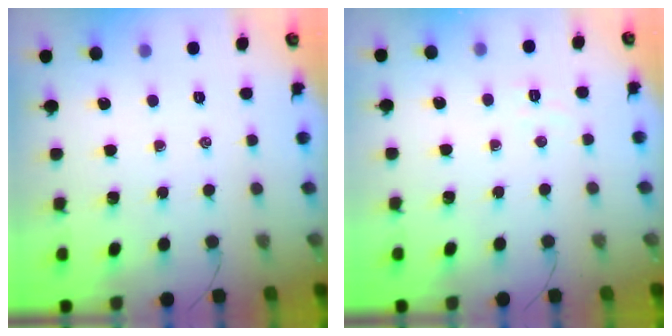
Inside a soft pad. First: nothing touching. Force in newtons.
{"total": 3.6, "press": 3.5, "slide": 0.8}